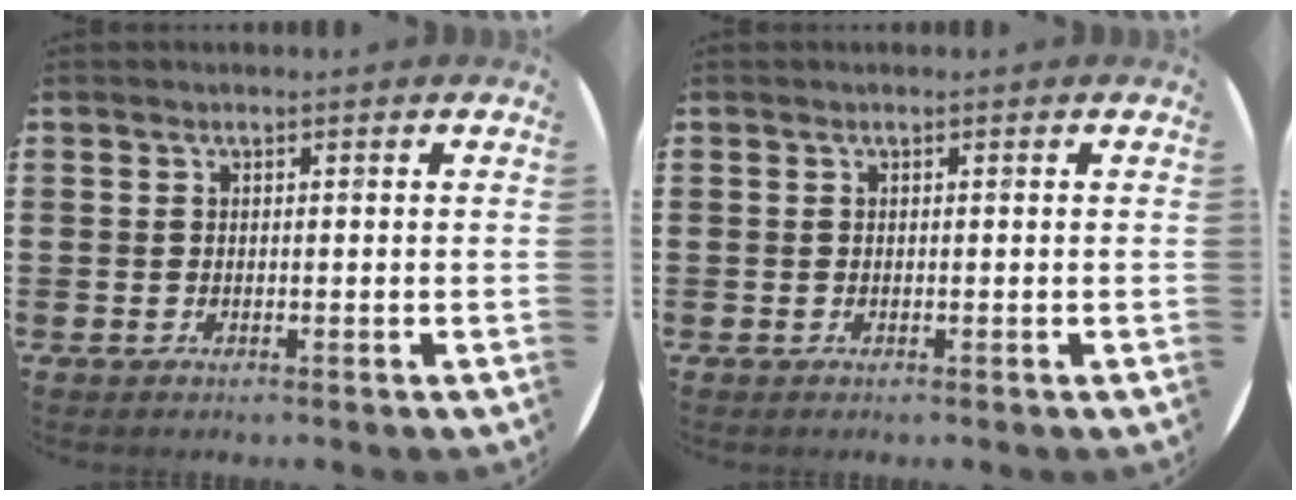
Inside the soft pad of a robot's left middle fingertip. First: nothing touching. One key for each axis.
{"total": 0.0}